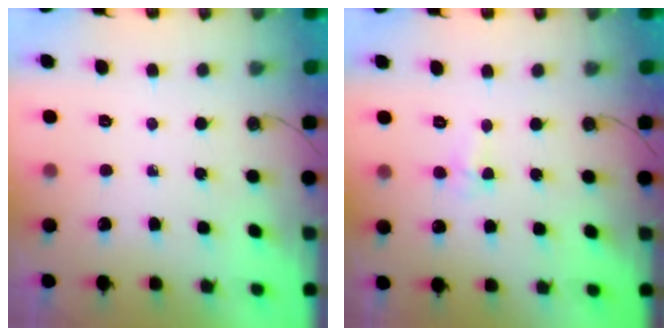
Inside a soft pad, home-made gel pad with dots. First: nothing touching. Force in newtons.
{"total": 3.0, "press": 2.9, "slide": 0.7}